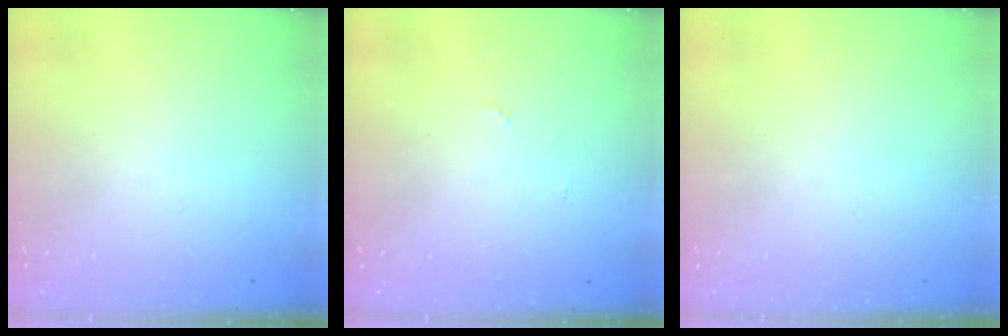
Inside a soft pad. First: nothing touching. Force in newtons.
{"total": 3.7, "press": 3.7, "slide": 0.4}
{"total": 0.0}